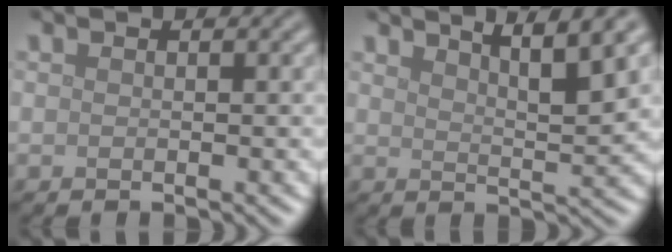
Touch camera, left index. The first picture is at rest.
{"total": 5.0, "force": [3.4, 0.9, 3.6], "torque": [-0.041, 0.006, 0.055]}